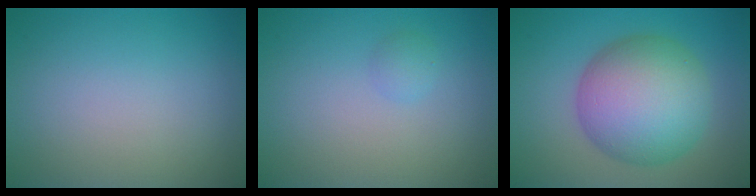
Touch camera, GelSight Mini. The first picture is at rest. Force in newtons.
{"total": 0.9, "press": 0.9, "slide": 0.1}
{"total": 10.2, "press": 10.2, "slide": 0.2}